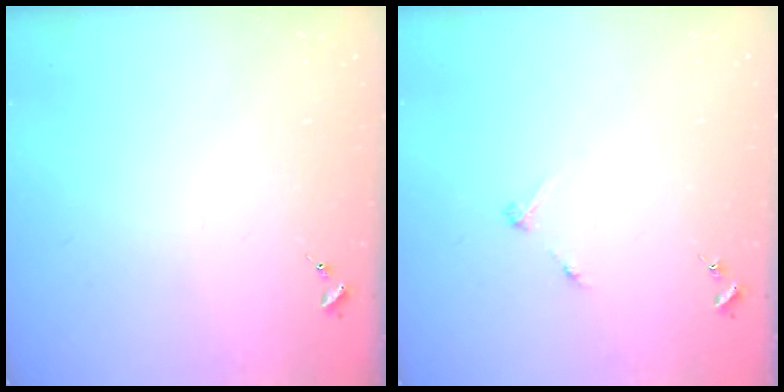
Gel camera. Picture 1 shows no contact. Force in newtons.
{"total": 2.8, "press": 2.8, "slide": 0.3}